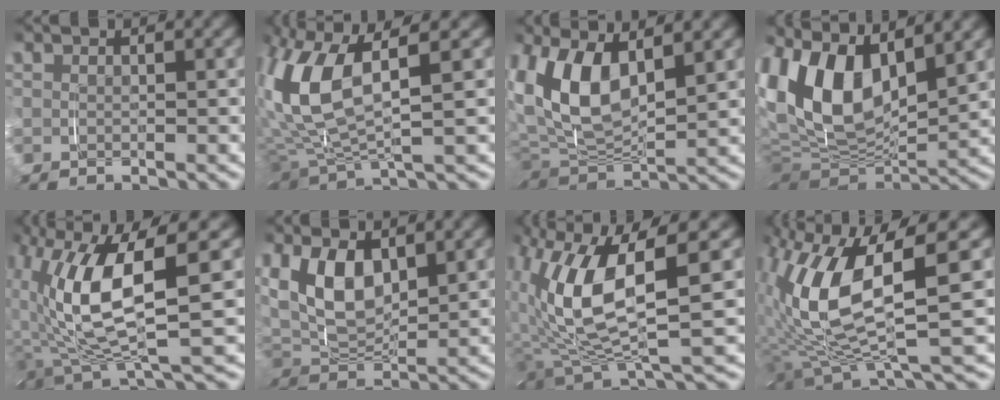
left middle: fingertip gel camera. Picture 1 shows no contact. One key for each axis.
{"total": 8.0, "fx": 2.0, "fy": 4.2, "fz": 6.6, "tx": -0.155, "ty": 0.006, "tz": 0.035}
{"total": 9.1, "fx": 2.4, "fy": 5.6, "fz": 6.8, "tx": -0.174, "ty": 0.001, "tz": 0.045}
{"total": 13.6, "fx": 2.6, "fy": 8.9, "fz": 9.9, "tx": -0.224, "ty": -0.009, "tz": 0.047}
{"total": 9.8, "fx": 1.3, "fy": 4.1, "fz": 8.8, "tx": -0.171, "ty": -0.003, "tz": 0.026}
{"total": 8.2, "fx": 2.3, "fy": 5.4, "fz": 5.7, "tx": -0.134, "ty": -0.011, "tz": 0.045}
{"total": 9.9, "fx": 1.4, "fy": 4.5, "fz": 8.8, "tx": -0.180, "ty": -0.006, "tz": 0.028}
{"total": 11.3, "fx": 1.1, "fy": 5.4, "fz": 9.8, "tx": -0.201, "ty": -0.014, "tz": 0.027}